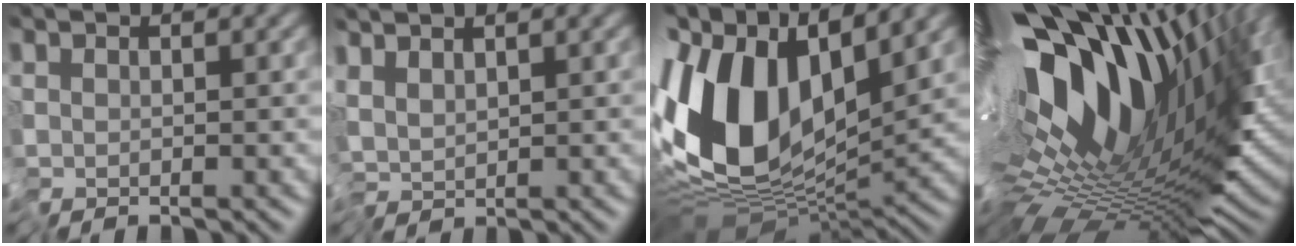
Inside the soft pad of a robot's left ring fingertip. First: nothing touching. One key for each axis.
{"total": 2.1, "fx": 0.6, "fy": 0.9, "fz": 1.8, "tx": -0.029, "ty": 0.003, "tz": 0.008}
{"total": 11.9, "fx": 1.3, "fy": 6.0, "fz": 10.2, "tx": -0.207, "ty": -0.001, "tz": 0.016}
{"total": 17.8, "fx": 5.7, "fy": 6.9, "fz": 15.4, "tx": -0.242, "ty": 0.005, "tz": 0.102}